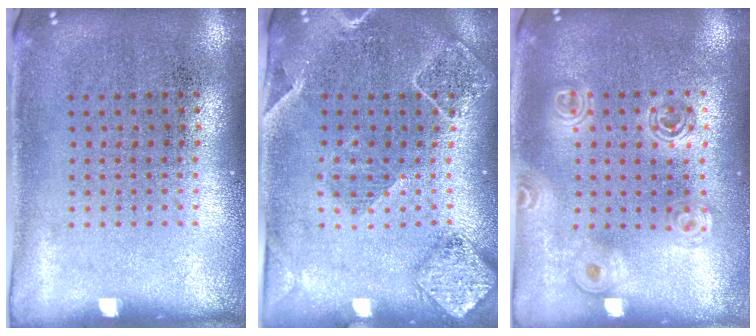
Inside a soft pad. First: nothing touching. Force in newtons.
{"total": 2.0, "press": 1.9, "slide": 0.7}
{"total": 1.7, "press": 1.5, "slide": 0.7}